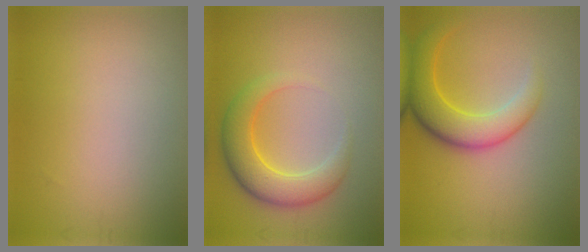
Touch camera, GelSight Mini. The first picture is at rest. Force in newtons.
{"total": 5.0, "press": 5.0, "slide": 0.2}
{"total": 5.7, "press": 5.7, "slide": 0.3}